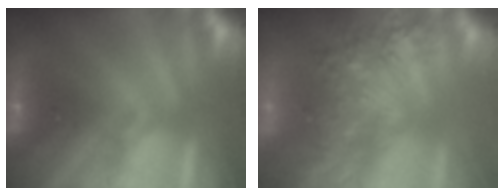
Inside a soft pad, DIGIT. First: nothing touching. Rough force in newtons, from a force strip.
{"total": 7.9}